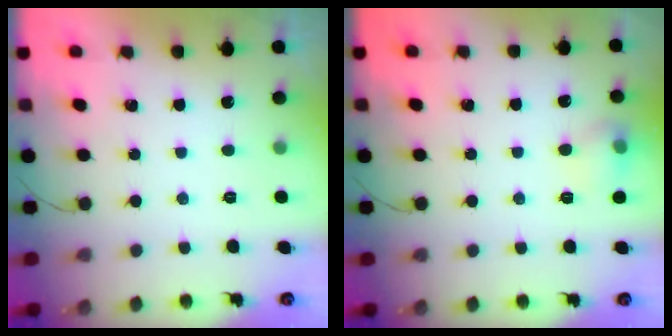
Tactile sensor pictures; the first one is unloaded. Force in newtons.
{"total": 7.6, "press": 7.5, "slide": 1.4}